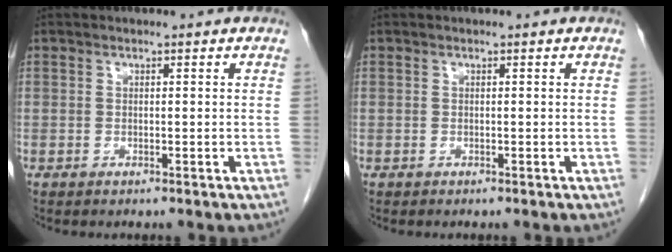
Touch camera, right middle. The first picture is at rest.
{"total": 0.0}